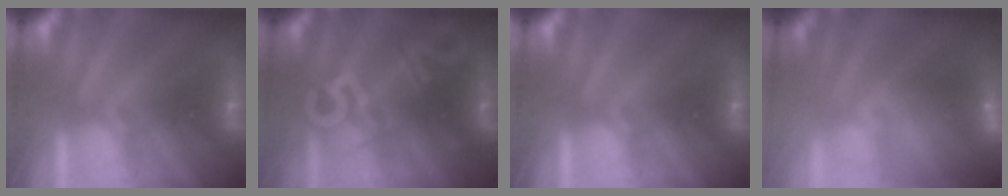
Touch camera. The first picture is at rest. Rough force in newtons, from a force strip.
{"total": 2.8}
{"total": 0.0}
{"total": 7.4}